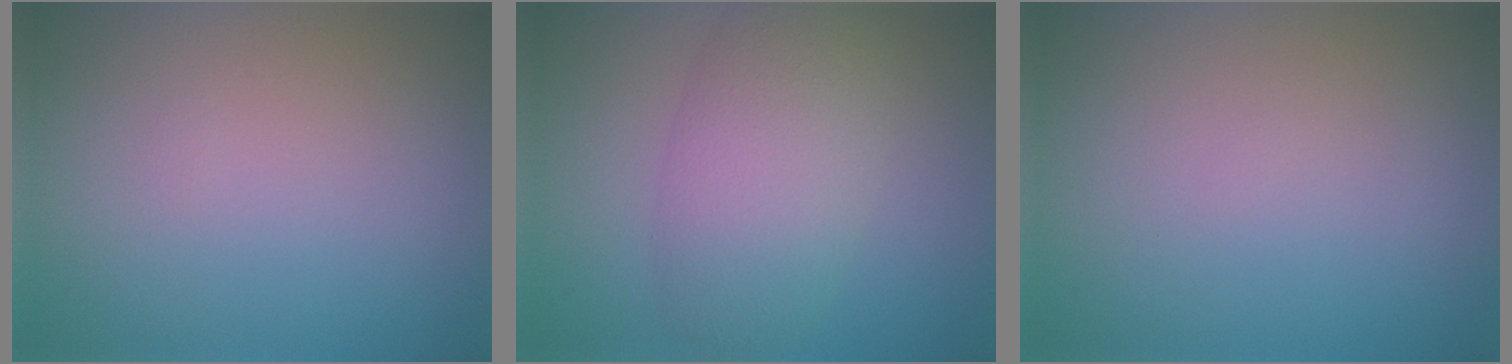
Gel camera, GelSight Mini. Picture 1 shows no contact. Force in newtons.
{"total": 6.1, "press": 6.1, "slide": 0.3}
{"total": 0.0}